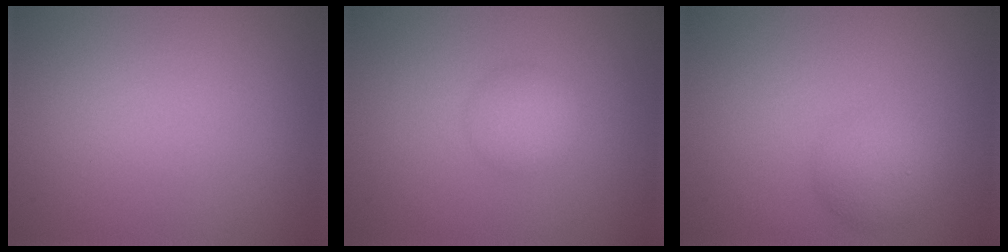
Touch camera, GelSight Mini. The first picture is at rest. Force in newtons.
{"total": 1.9, "press": 1.9, "slide": 0.0}
{"total": 2.4, "press": 2.4, "slide": 0.1}